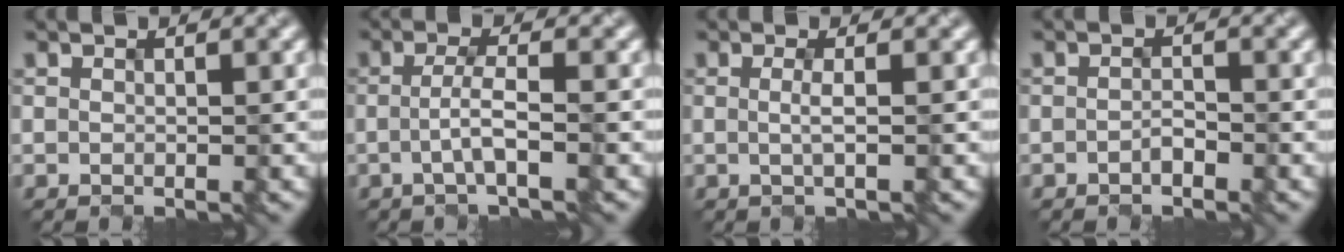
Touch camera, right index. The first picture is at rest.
{"total": 2.5, "force": [-0.8, 0.4, 2.3], "torque": [-0.045, -0.001, -0.014]}
{"total": 1.2, "force": [-0.2, 0.2, 1.2], "torque": [-0.023, -0.001, -0.004]}
{"total": 1.0, "force": [-0.8, 0.2, 0.6], "torque": [-0.015, -0.001, -0.014]}